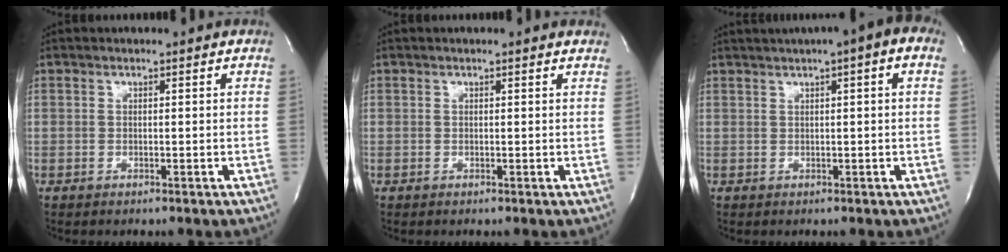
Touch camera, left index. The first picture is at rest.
{"total": 1.7, "force": [1.6, 0.2, 0.5], "torque": [-0.013, 0.001, 0.007]}
{"total": 7.3, "force": [3.7, 0.6, 6.3], "torque": [-0.088, 0.033, 0.049]}